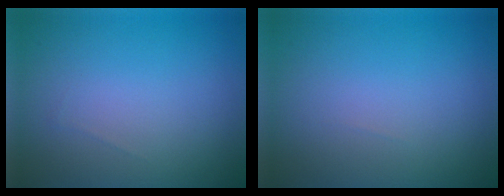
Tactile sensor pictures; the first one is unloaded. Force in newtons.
{"total": 0.0}